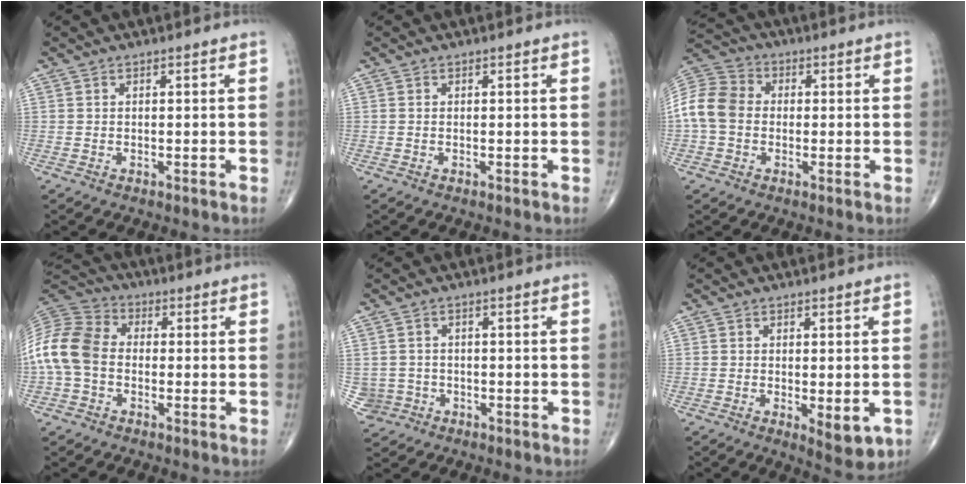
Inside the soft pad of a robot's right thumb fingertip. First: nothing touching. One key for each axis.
{"total": 0.0}
{"total": 9.9, "fx": -0.6, "fy": 7.9, "fz": 5.8, "tx": -0.114, "ty": 0.031, "tz": -0.024}
{"total": 12.1, "fx": -1.5, "fy": 9.0, "fz": 8.1, "tx": -0.169, "ty": 0.031, "tz": -0.043}
{"total": 3.7, "fx": -0.8, "fy": 3.6, "fz": 0.0, "tx": 0.013, "ty": 0.010, "tz": -0.013}
{"total": 5.6, "fx": -1.5, "fy": 2.1, "fz": 5.0, "tx": -0.067, "ty": -0.015, "tz": -0.016}